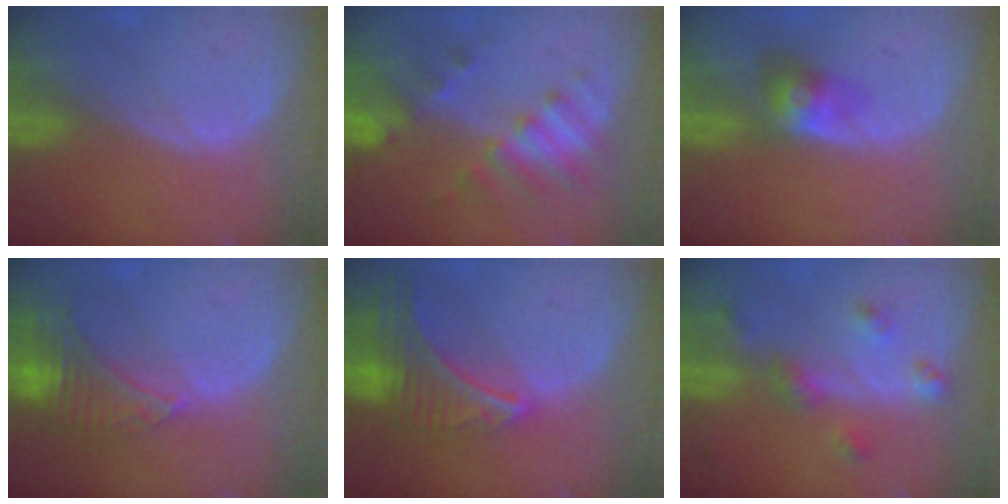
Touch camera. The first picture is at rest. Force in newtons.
{"total": 7.7, "press": 6.7, "slide": 3.6}
{"total": 4.0, "press": 4.0, "slide": 0.2}
{"total": 8.1, "press": 6.9, "slide": 4.1}
{"total": 9.2, "press": 8.1, "slide": 4.4}
{"total": 4.8, "press": 4.6, "slide": 1.5}